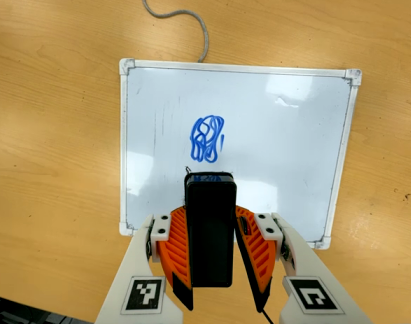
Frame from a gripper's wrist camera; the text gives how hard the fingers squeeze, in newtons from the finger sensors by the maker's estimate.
{"total": 5.7, "left": 4.7, "right": 6.8}